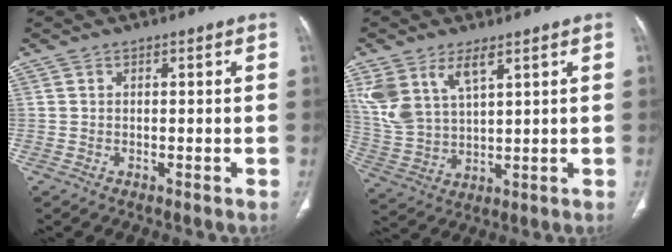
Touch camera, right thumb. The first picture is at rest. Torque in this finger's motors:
{"motor_torque": [-0.21, 1.94, 0.98, 1.26, 0.14]}